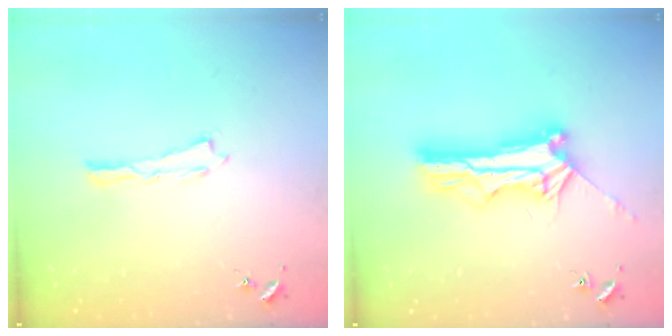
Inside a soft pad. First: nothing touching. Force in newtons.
{"total": 10.5, "press": 10.5, "slide": 0.9}